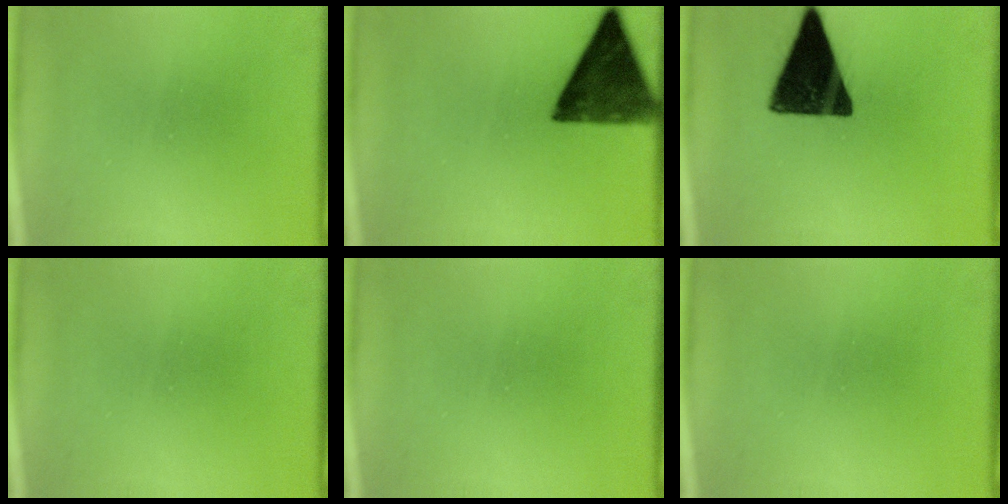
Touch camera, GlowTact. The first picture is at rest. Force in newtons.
{"total": 13.2}
{"total": 16.3}
{"total": 0.0}
{"total": 0.0}
{"total": 0.0}